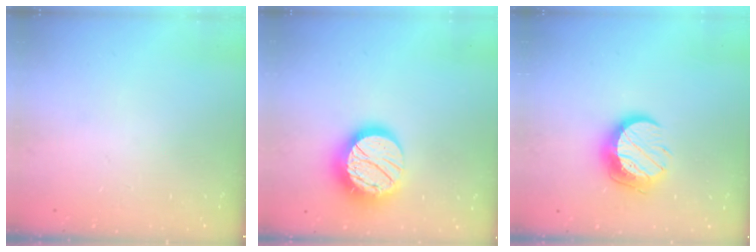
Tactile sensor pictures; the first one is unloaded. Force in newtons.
{"total": 17.3, "press": 17.3, "slide": 1.1}
{"total": 12.4, "press": 12.4, "slide": 0.8}